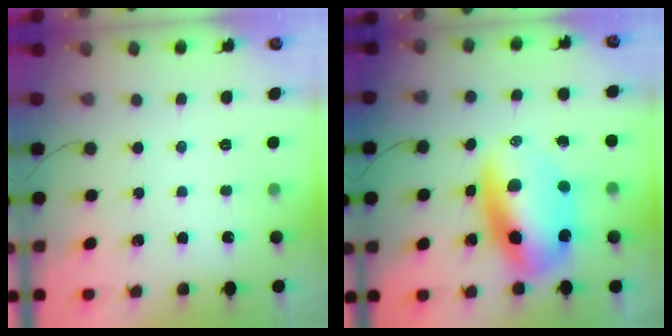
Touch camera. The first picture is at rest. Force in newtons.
{"total": 14.6, "press": 14.0, "slide": 4.0}